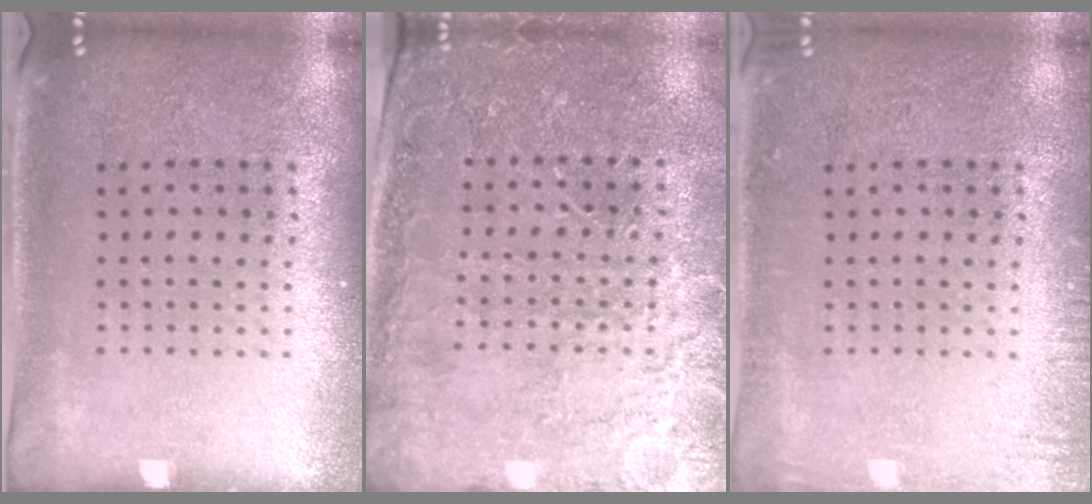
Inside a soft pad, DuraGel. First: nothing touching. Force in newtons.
{"total": 2.8, "press": 2.8, "slide": 0.2}
{"total": 1.5, "press": 1.4, "slide": 0.2}